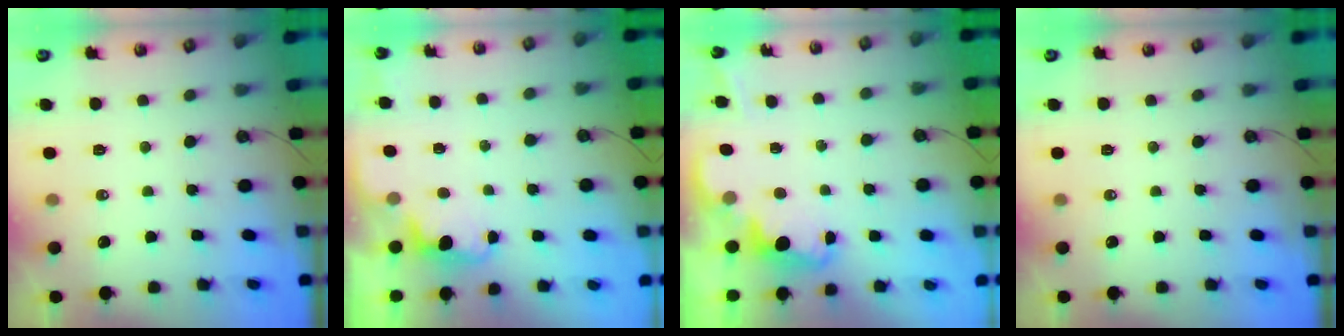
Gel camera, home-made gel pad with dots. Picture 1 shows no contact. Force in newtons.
{"total": 1.6, "press": 1.3, "slide": 0.8}
{"total": 2.2, "press": 2.1, "slide": 0.5}
{"total": 0.0}